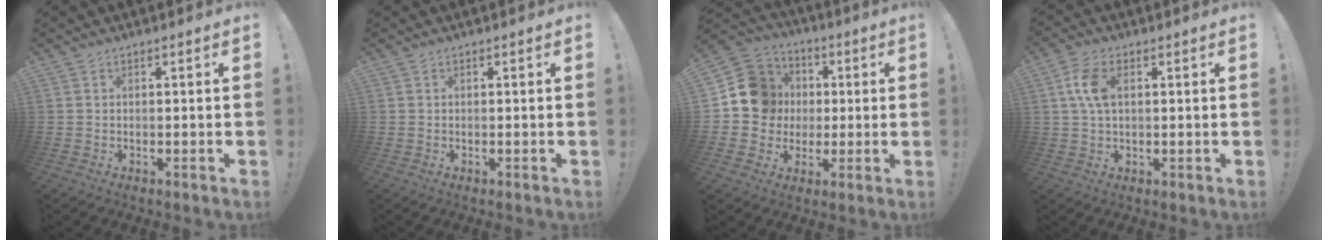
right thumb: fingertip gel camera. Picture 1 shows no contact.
{"total": 0.0}
{"total": 14.3, "force": [1.3, 13.5, 4.6], "torque": [-0.058, 0.009, 0.043]}
{"total": 7.8, "force": [1.5, 4.6, 6.1], "torque": [-0.131, 0.004, 0.026]}